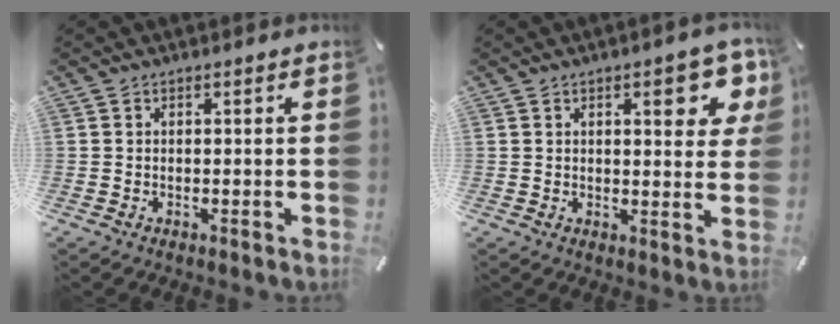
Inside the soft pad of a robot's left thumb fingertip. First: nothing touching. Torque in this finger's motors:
{"motor_torque": [1.85, 1.75, 0.97, -1.13, 0.29]}